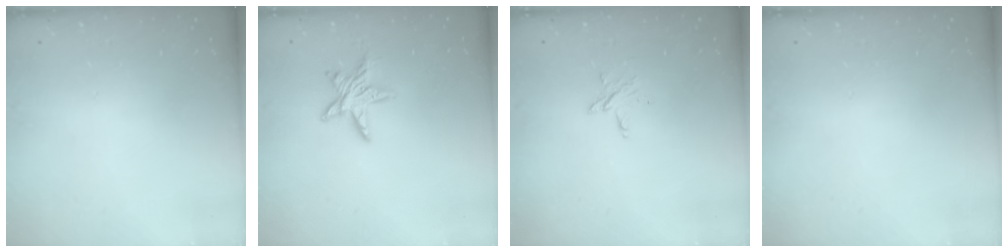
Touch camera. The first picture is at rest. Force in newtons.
{"total": 9.1, "press": 9.1, "slide": 0.5}
{"total": 3.3, "press": 3.3, "slide": 0.3}
{"total": 0.0}